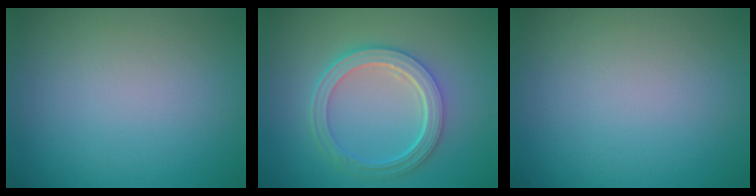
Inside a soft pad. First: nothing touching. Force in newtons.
{"total": 5.2, "press": 3.9, "slide": 3.6}
{"total": 0.0}